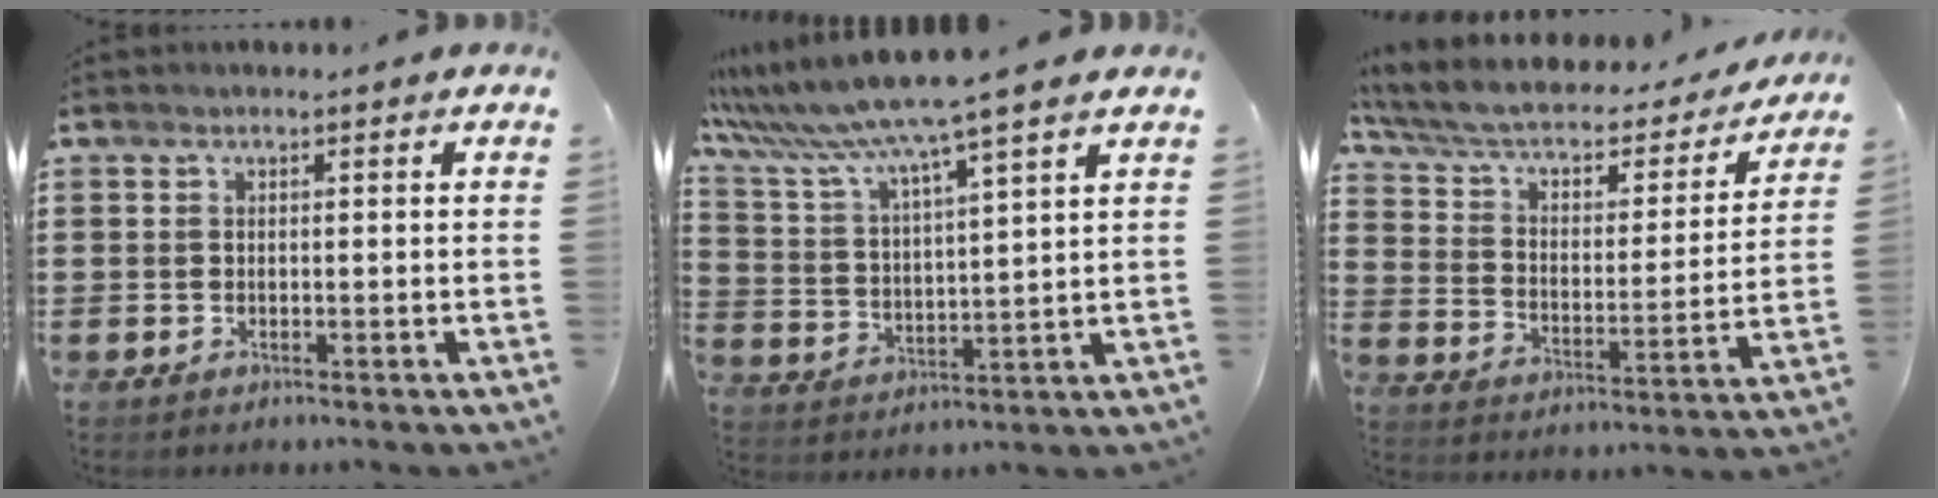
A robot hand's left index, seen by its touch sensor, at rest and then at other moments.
{"total": 8.5, "force": [7.3, -0.9, 4.2], "torque": [-0.112, -0.049, 0.119]}
{"total": 5.8, "force": [4.0, 2.6, 3.4], "torque": [-0.083, -0.029, 0.064]}